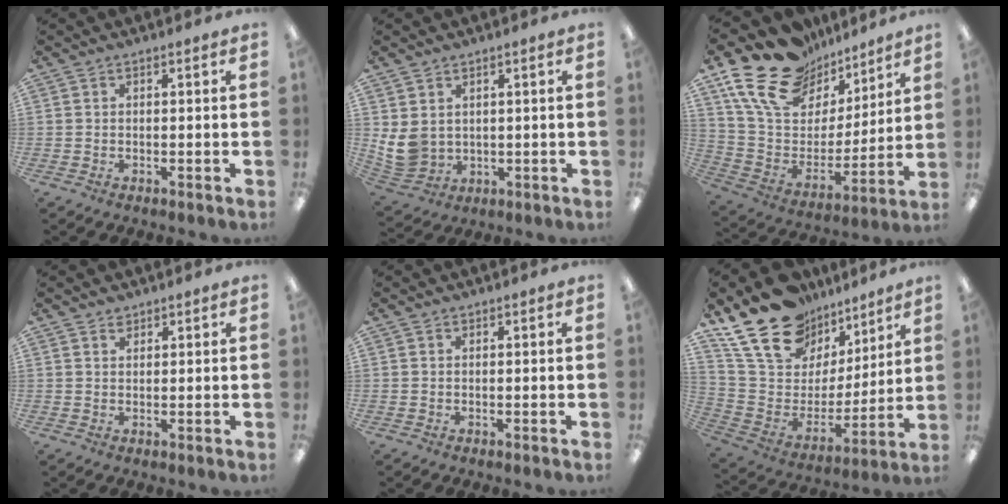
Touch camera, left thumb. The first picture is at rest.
{"total": 7.3, "force": [2.2, 6.0, 3.5], "torque": [-0.091, -0.009, 0.043]}
{"total": 20.2, "force": [14.6, 11.3, 8.1], "torque": [-0.158, -0.094, 0.269]}
{"total": 1.6, "force": [1.4, 0.8, 0.1], "torque": [0.005, -0.006, 0.026]}
{"total": 0.0}
{"total": 20.1, "force": [15.3, 11.1, 6.8], "torque": [-0.143, -0.103, 0.287]}